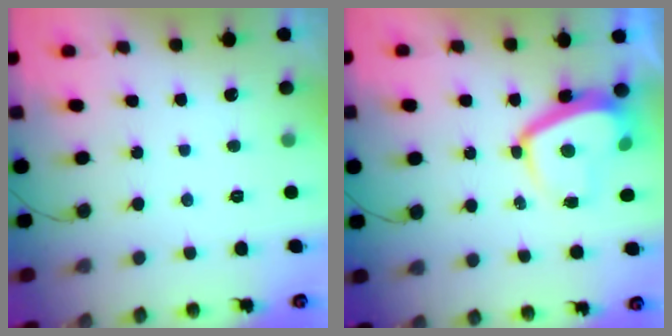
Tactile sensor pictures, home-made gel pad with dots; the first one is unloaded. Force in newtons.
{"total": 8.2, "press": 8.1, "slide": 1.3}